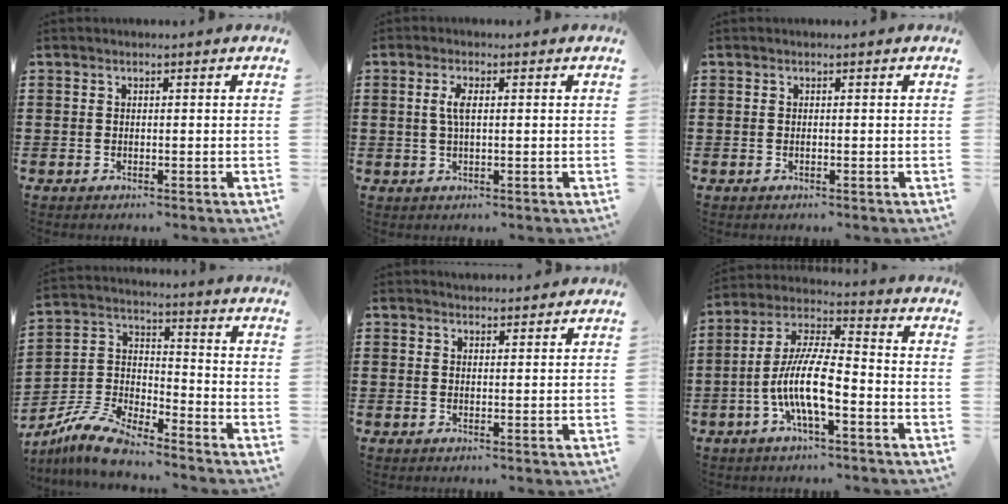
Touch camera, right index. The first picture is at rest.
{"total": 2.6, "force": [0.4, 0.7, 2.5], "torque": [-0.049, 0.003, 0.004]}
{"total": 0.0}
{"total": 8.3, "force": [-7.5, 1.6, 3.1], "torque": [-0.084, 0.008, -0.152]}
{"total": 1.7, "force": [1.7, 0.3, -0.3], "torque": [0.001, 0.004, 0.033]}
{"total": 10.3, "force": [-3.5, 2.7, 9.3], "torque": [-0.209, -0.009, -0.073]}